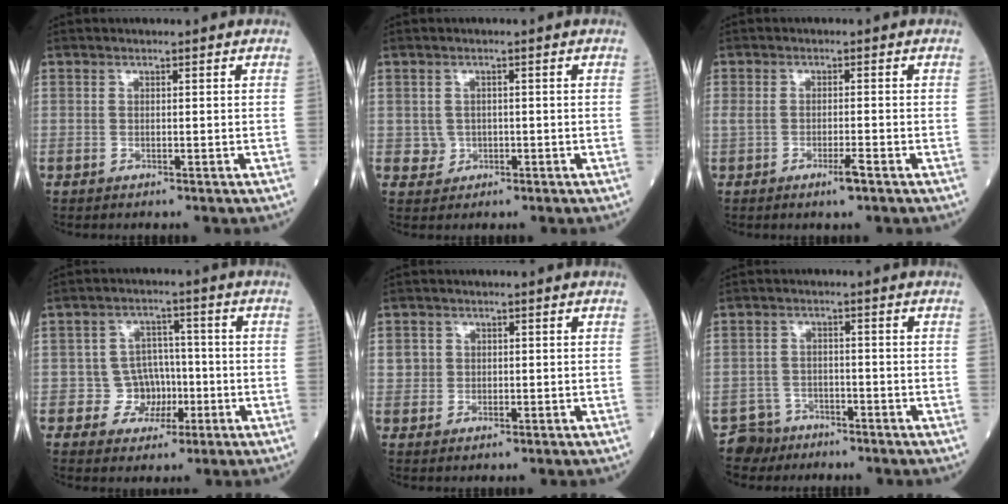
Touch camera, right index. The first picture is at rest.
{"total": 2.2, "force": [-0.1, 2.1, 0.5], "torque": [-0.004, 0.004, 0.002]}
{"total": 2.9, "force": [-1.4, 0.3, 2.5], "torque": [-0.048, -0.004, -0.024]}
{"total": 5.5, "force": [-1.3, 5.2, 1.0], "torque": [-0.001, 0.015, -0.018]}
{"total": 2.4, "force": [0.3, 2.3, 0.5], "torque": [-0.004, 0.004, 0.007]}
{"total": 4.1, "force": [-3.0, 2.7, -0.9], "torque": [0.018, 0.007, -0.055]}